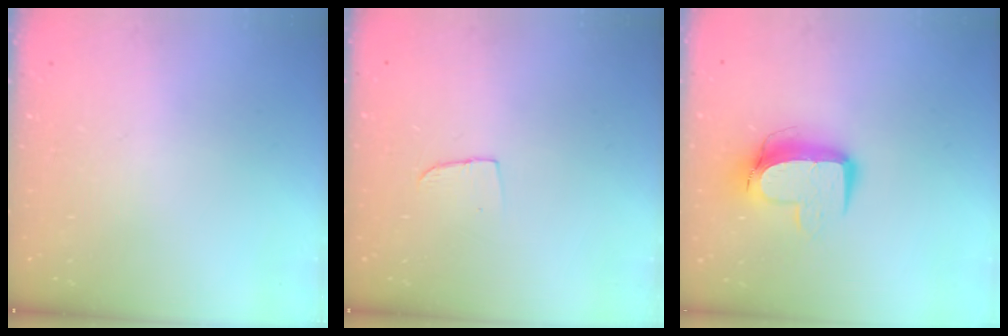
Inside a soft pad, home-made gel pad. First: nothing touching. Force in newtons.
{"total": 3.8, "press": 3.8, "slide": 0.4}
{"total": 11.0, "press": 10.9, "slide": 1.1}